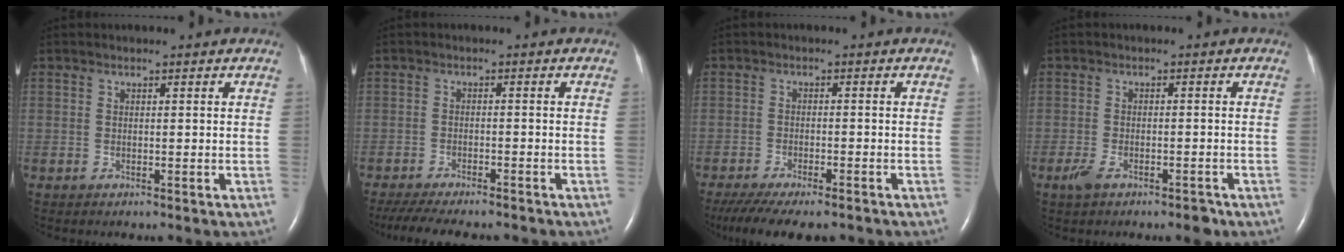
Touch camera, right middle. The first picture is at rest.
{"total": 13.0, "force": [-11.3, 2.8, 5.9], "torque": [-0.110, -0.017, -0.156]}
{"total": 13.1, "force": [-10.7, 3.3, 6.8], "torque": [-0.142, -0.028, -0.156]}
{"total": 4.2, "force": [-2.7, 1.5, 2.8], "torque": [-0.055, -0.003, -0.043]}